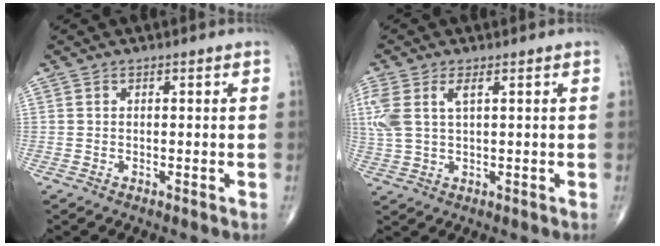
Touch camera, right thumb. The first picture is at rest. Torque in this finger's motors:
{"motor_torque": [-0.09, -0.01, 0.68, 0.30, 0.11]}